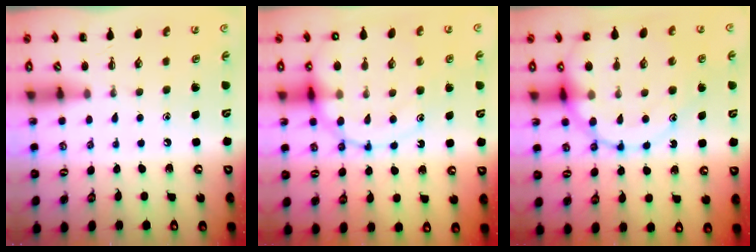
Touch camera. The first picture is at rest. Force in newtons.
{"total": 15.3, "press": 15.0, "slide": 3.0}
{"total": 19.1, "press": 18.8, "slide": 3.2}